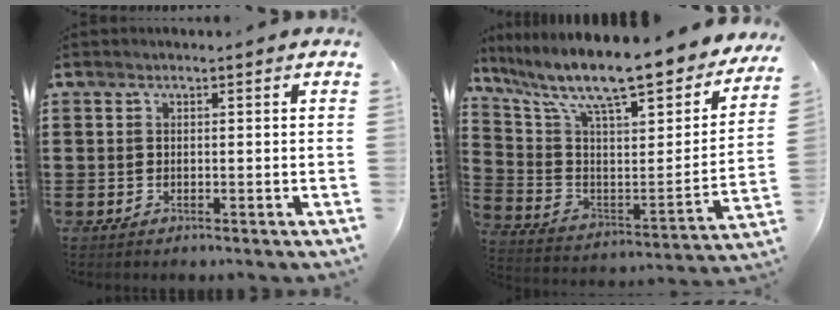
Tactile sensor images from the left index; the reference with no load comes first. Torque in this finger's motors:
{"motor_torque": [2.14, 0.00, 1.06, 0.21]}